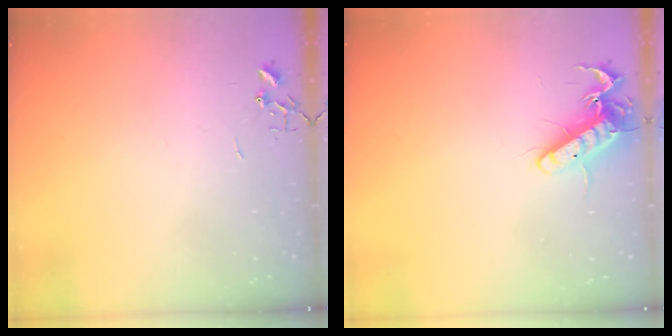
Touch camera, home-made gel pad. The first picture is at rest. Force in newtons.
{"total": 13.7, "press": 13.6, "slide": 1.5}